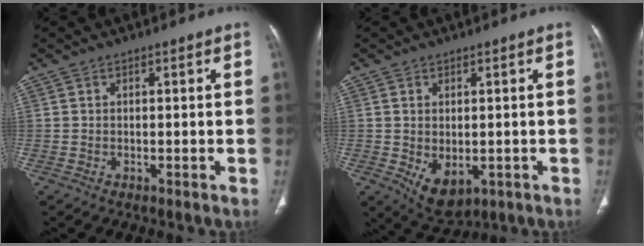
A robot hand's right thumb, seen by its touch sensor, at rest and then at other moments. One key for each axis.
{"total": 6.8, "fx": -1.5, "fy": 4.1, "fz": 5.3, "tx": -0.078, "ty": -0.009, "tz": -0.005}